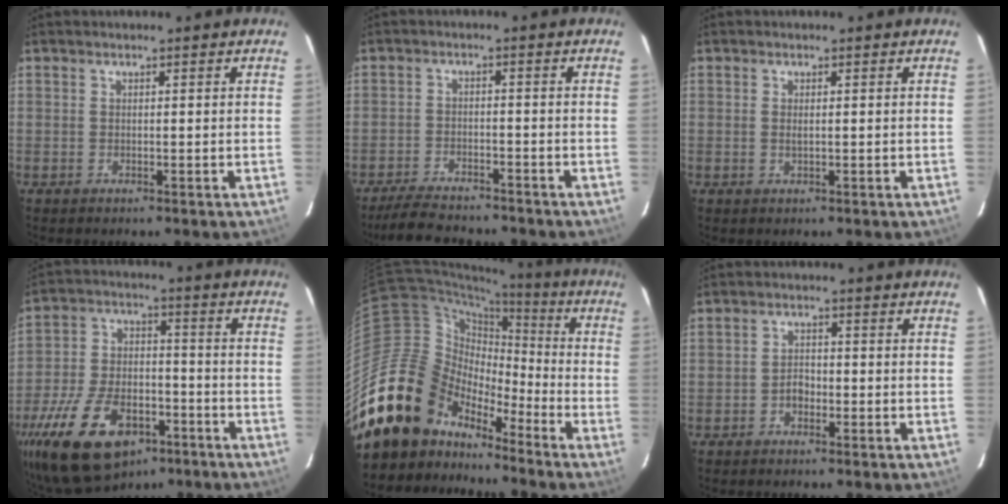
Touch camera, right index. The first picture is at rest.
{"total": 9.5, "force": [-8.5, 2.3, 3.6], "torque": [-0.095, -0.013, -0.134]}
{"total": 1.0, "force": [0.0, 0.3, 1.0], "torque": [-0.020, 0.000, 0.001]}
{"total": 23.2, "force": [-13.4, 12.6, 14.1], "torque": [-0.310, -0.021, -0.213]}
{"total": 21.3, "force": [-15.2, 13.2, 6.7], "torque": [-0.148, 0.031, -0.265]}
{"total": 2.3, "force": [-1.2, 1.6, 1.1], "torque": [-0.023, 0.008, -0.021]}